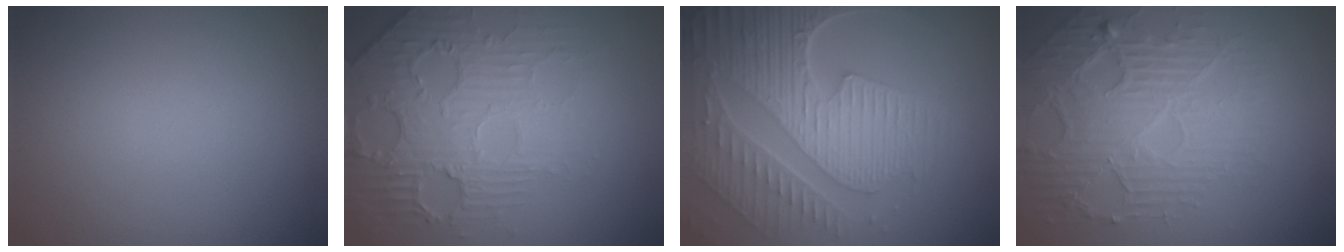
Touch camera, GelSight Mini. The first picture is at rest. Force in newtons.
{"total": 4.4, "press": 4.0, "slide": 1.7}
{"total": 8.9, "press": 6.3, "slide": 6.3}
{"total": 5.8, "press": 4.6, "slide": 3.5}